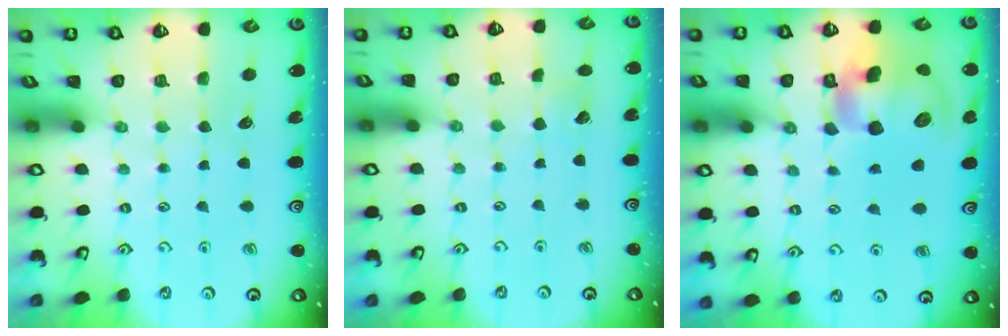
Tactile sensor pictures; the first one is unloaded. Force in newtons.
{"total": 2.9, "press": 2.9, "slide": 0.3}
{"total": 16.9, "press": 16.7, "slide": 3.0}